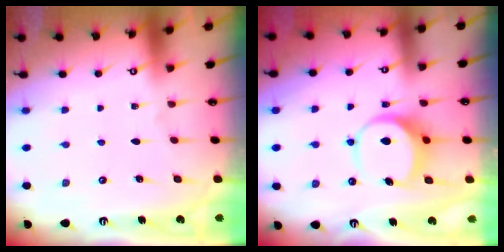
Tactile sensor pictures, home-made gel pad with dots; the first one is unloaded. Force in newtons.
{"total": 7.0, "press": 7.0, "slide": 0.9}